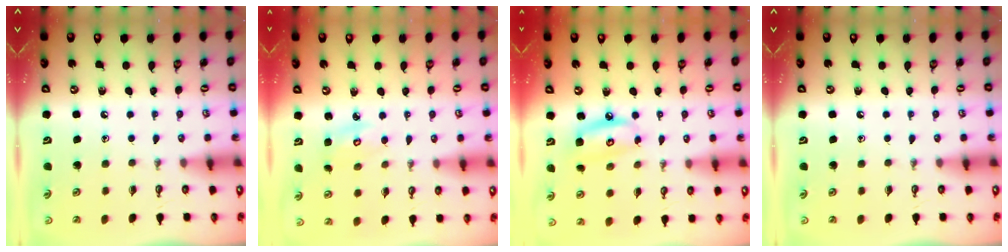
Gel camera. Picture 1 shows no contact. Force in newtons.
{"total": 3.1, "press": 3.1, "slide": 0.2}
{"total": 8.6, "press": 8.5, "slide": 0.9}
{"total": 0.0}